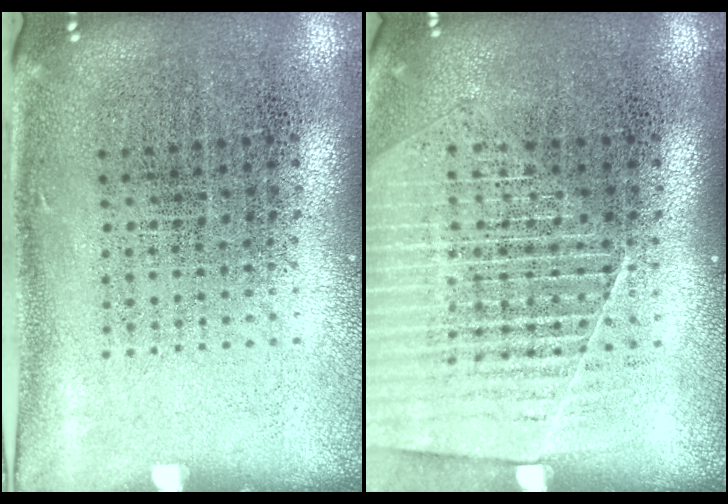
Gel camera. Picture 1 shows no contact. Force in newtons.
{"total": 1.3, "press": 1.3, "slide": 0.3}